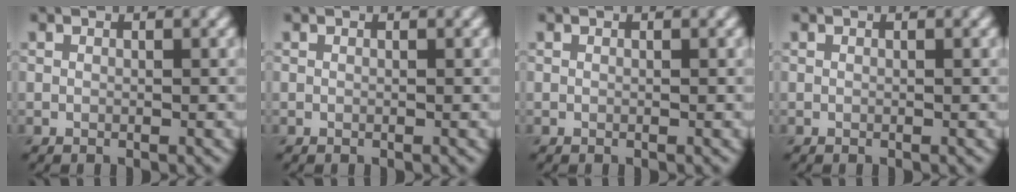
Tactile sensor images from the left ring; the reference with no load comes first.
{"total": 0.0}
{"total": 0.0}
{"total": 0.0}